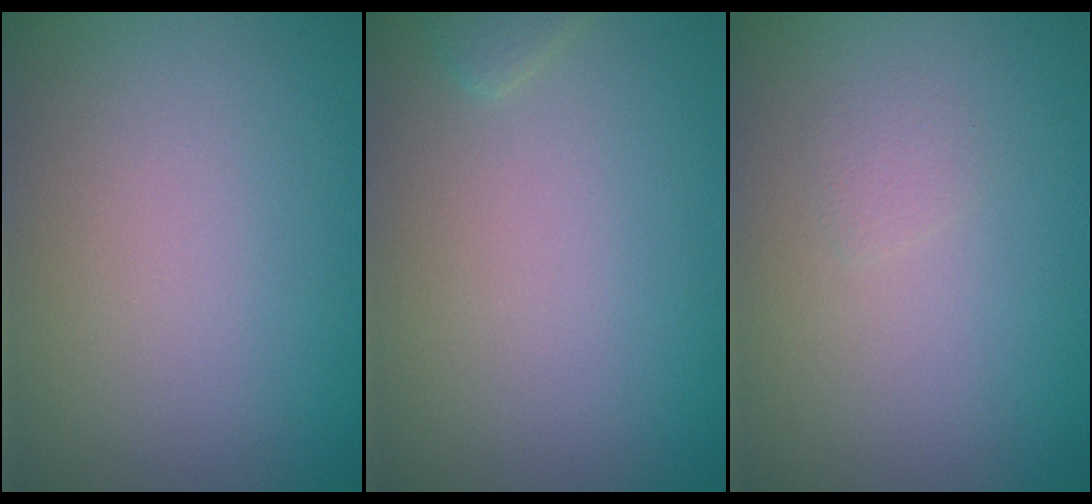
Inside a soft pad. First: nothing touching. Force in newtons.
{"total": 0.6, "press": 0.6, "slide": 0.1}
{"total": 0.7, "press": 0.7, "slide": 0.0}